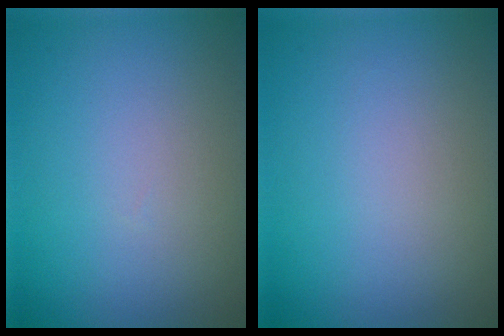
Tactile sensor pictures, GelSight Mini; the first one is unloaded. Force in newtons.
{"total": 0.0}